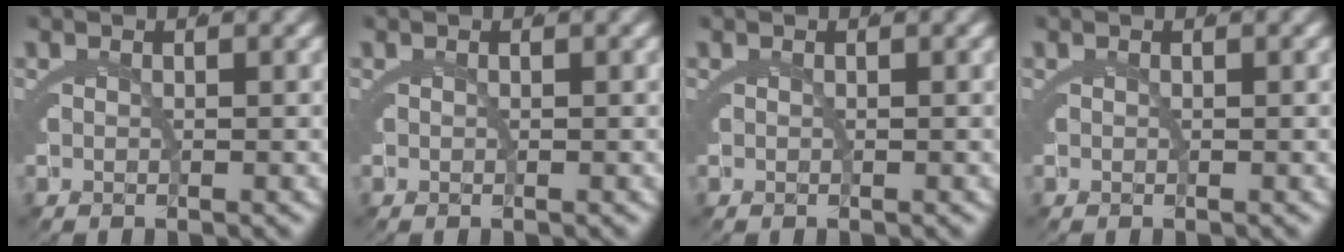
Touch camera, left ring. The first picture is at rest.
{"total": 0.0}
{"total": 0.0}
{"total": 0.0}